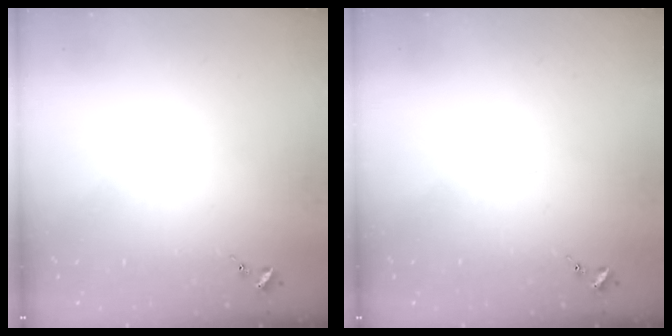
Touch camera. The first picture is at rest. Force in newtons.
{"total": 0.0}